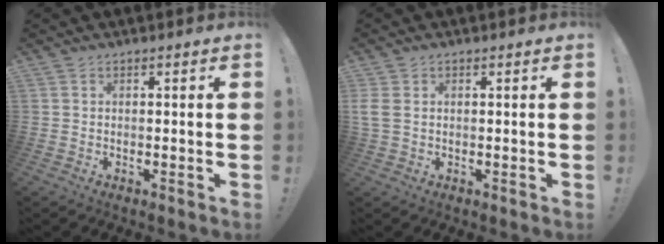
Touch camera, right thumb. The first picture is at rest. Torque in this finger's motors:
{"motor_torque": [-0.76, 0.81, -0.02, 0.26, 0.11]}